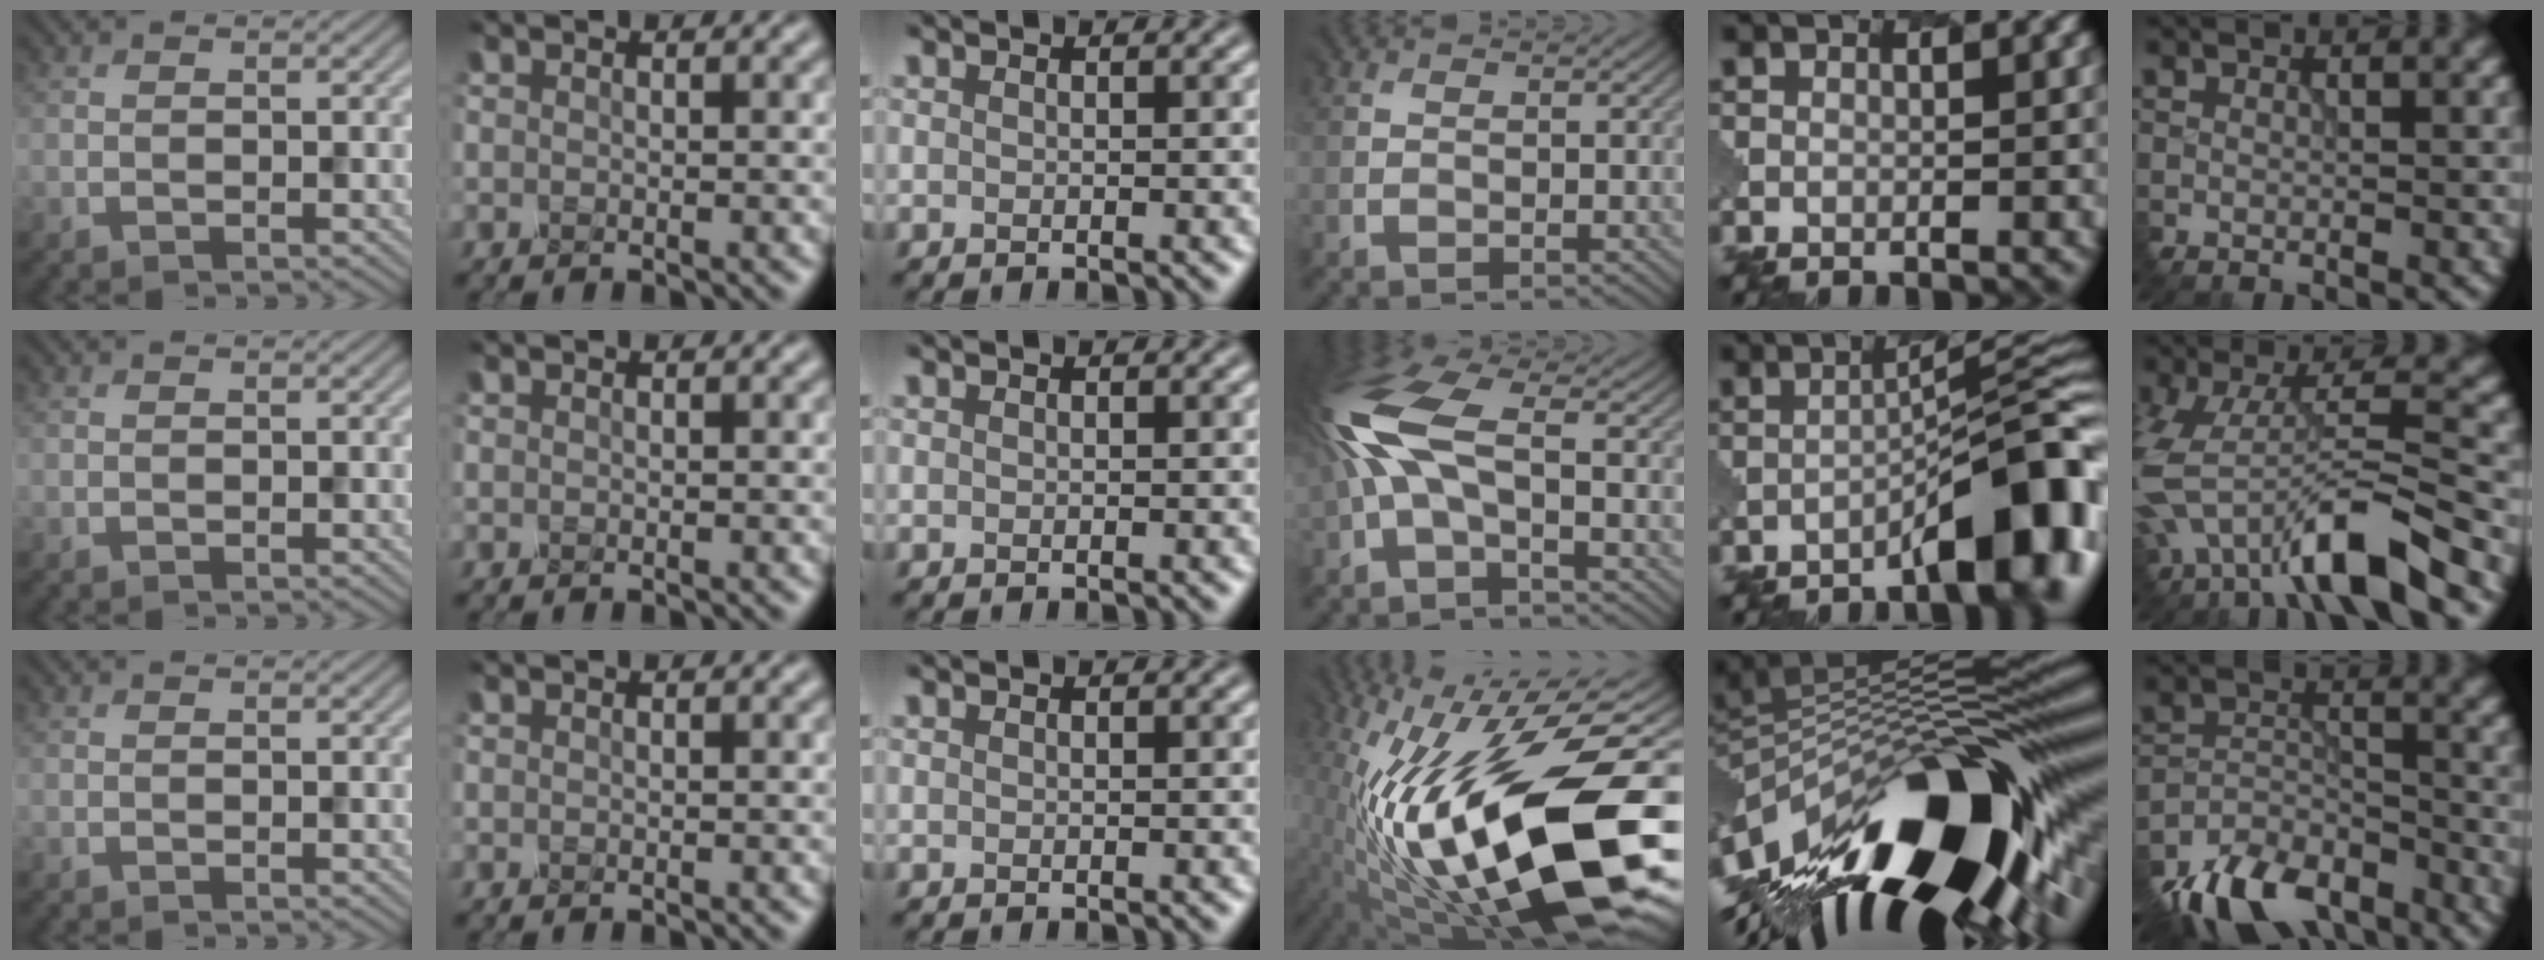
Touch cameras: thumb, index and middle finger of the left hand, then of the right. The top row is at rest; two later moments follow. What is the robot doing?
{"motion": "disassemble", "object": "battery cover"}